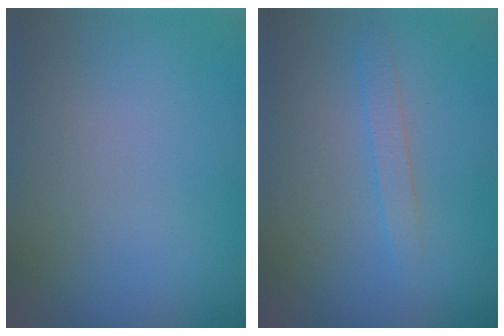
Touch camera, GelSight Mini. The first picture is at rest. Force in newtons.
{"total": 1.4, "press": 1.4, "slide": 0.1}